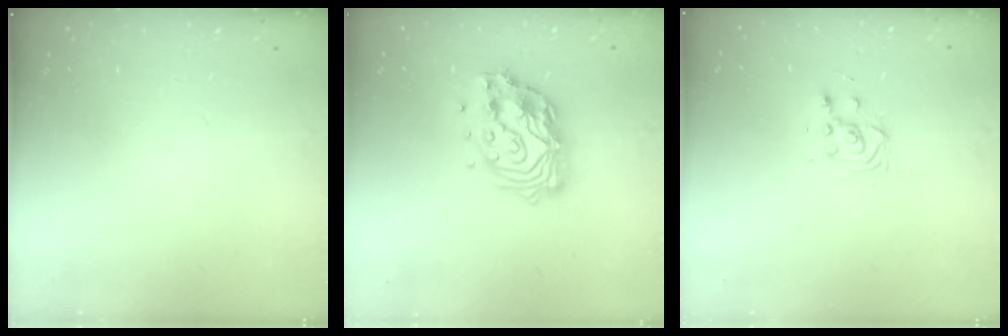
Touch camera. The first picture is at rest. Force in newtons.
{"total": 14.9, "press": 14.8, "slide": 1.5}
{"total": 3.2, "press": 3.2, "slide": 0.2}